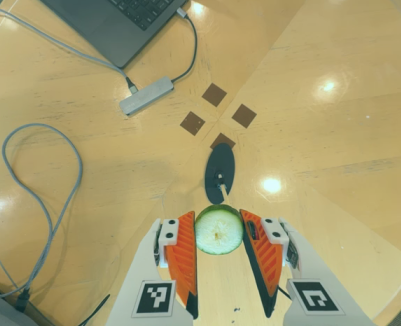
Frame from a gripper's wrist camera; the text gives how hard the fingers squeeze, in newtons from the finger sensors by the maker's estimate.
{"total": 8.7, "left": 9.0, "right": 8.3}